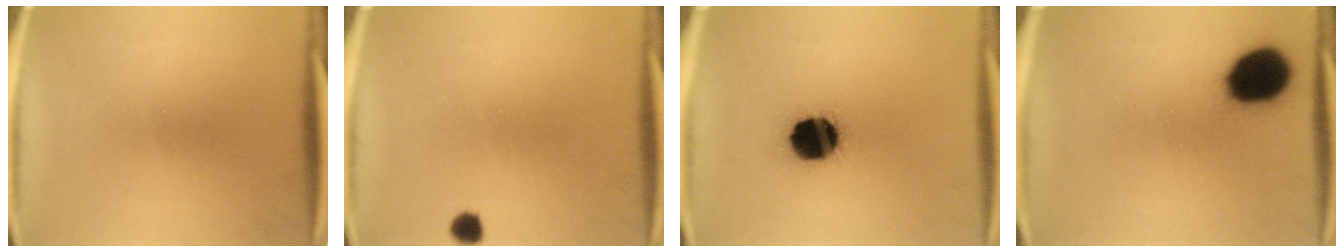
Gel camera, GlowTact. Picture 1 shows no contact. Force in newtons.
{"total": 2.1}
{"total": 15.3}
{"total": 15.8}